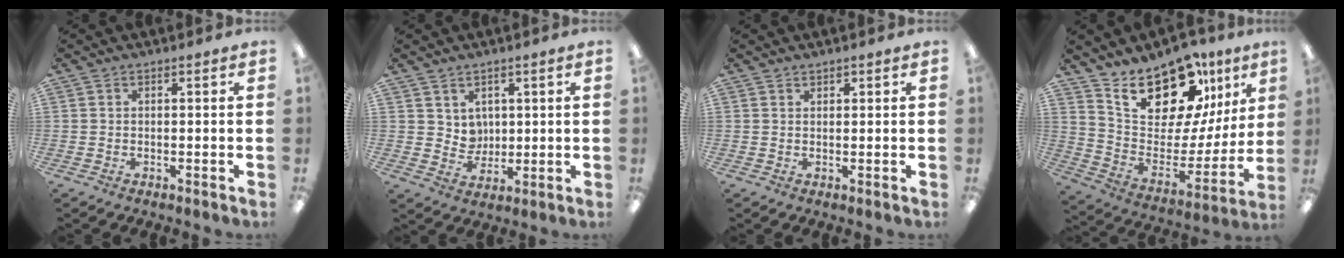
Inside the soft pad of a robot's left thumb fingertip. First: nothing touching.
{"total": 4.6, "force": [3.0, 3.5, 0.0], "torque": [-0.001, -0.018, 0.055]}
{"total": 1.0, "force": [0.9, 0.3, 0.0], "torque": [0.001, -0.001, 0.018]}
{"total": 21.1, "force": [16.9, 9.0, 8.8], "torque": [-0.144, -0.122, 0.298]}